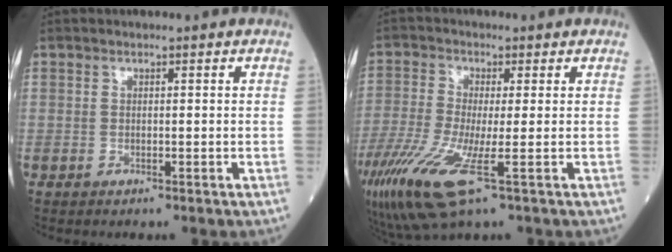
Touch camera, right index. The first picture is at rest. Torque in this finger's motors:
{"motor_torque": [0.63, -0.30, 0.29, 0.19]}